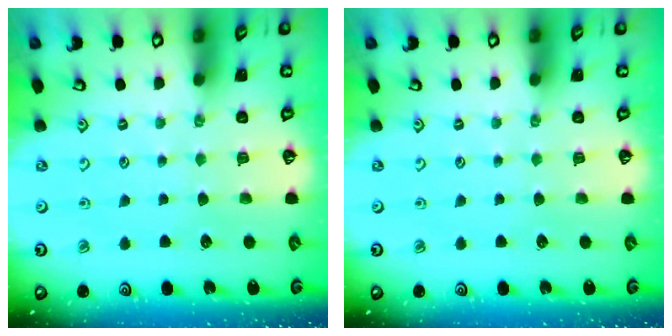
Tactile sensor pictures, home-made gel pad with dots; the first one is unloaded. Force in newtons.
{"total": 0.0}